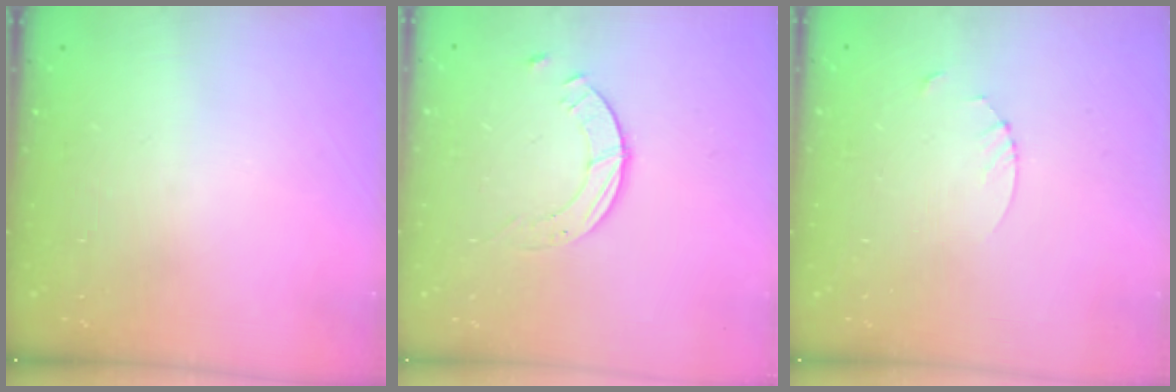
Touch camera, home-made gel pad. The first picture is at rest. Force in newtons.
{"total": 2.3, "press": 2.3, "slide": 0.3}
{"total": 2.7, "press": 2.7, "slide": 0.3}